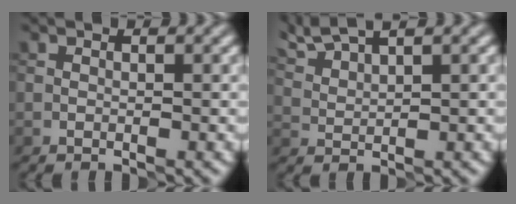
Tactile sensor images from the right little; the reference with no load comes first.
{"total": 3.9, "force": [3.5, 0.2, 1.7], "torque": [-0.052, 0.015, 0.078]}